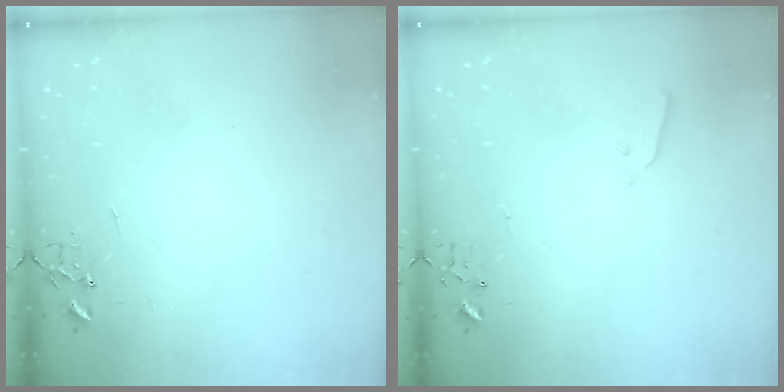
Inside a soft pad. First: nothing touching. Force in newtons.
{"total": 3.0, "press": 3.0, "slide": 0.3}